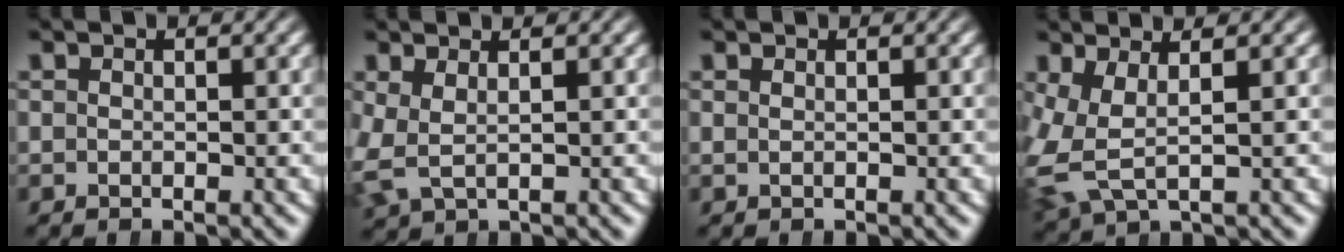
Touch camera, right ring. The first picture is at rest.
{"total": 2.8, "force": [0.4, 2.2, 1.7], "torque": [-0.066, -0.020, 0.017]}
{"total": 0.0}
{"total": 5.3, "force": [0.1, 4.1, 3.3], "torque": [-0.103, -0.019, 0.007]}